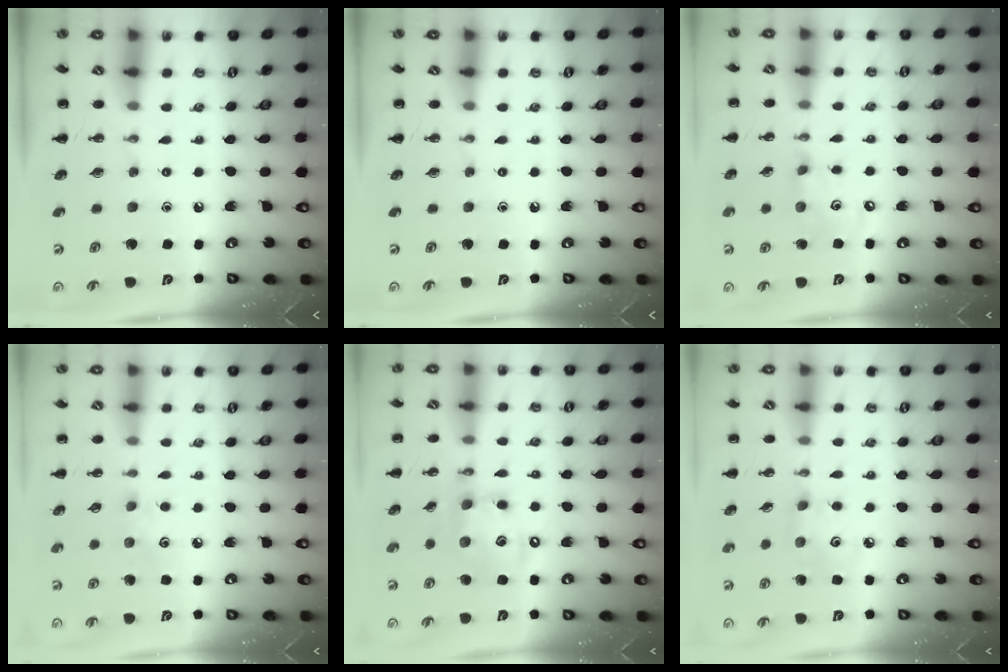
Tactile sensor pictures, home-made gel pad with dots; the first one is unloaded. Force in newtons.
{"total": 0.0}
{"total": 5.6, "press": 5.5, "slide": 1.1}
{"total": 5.1, "press": 4.9, "slide": 1.4}
{"total": 13.5, "press": 13.2, "slide": 2.5}
{"total": 4.2, "press": 4.1, "slide": 0.9}